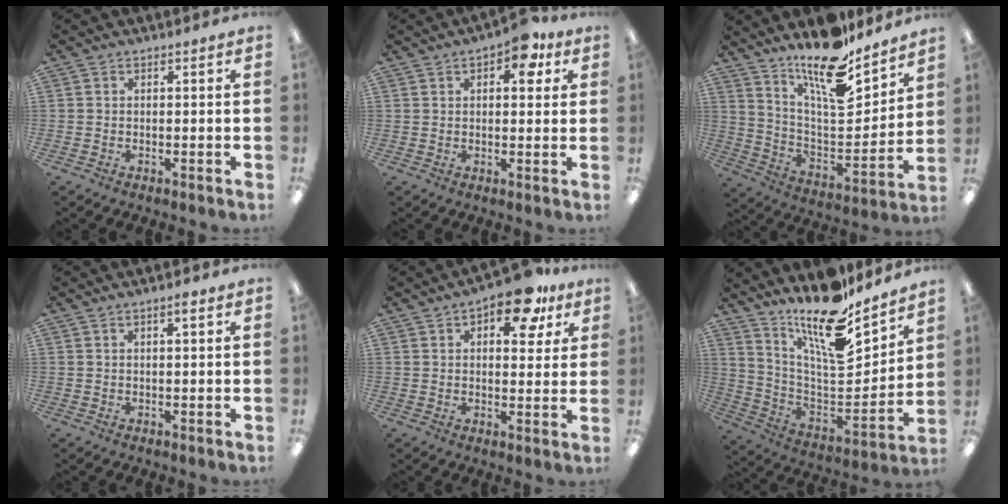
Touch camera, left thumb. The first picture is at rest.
{"total": 8.2, "force": [3.7, 4.2, 6.0], "torque": [-0.073, -0.007, 0.059]}
{"total": 16.9, "force": [13.9, 4.5, 8.6], "torque": [-0.153, -0.111, 0.240]}
{"total": 1.8, "force": [1.1, 0.3, 1.4], "torque": [-0.022, -0.002, 0.017]}
{"total": 12.1, "force": [7.0, 5.6, 8.1], "torque": [-0.097, -0.026, 0.114]}
{"total": 18.5, "force": [14.7, 4.9, 10.0], "torque": [-0.187, -0.122, 0.254]}